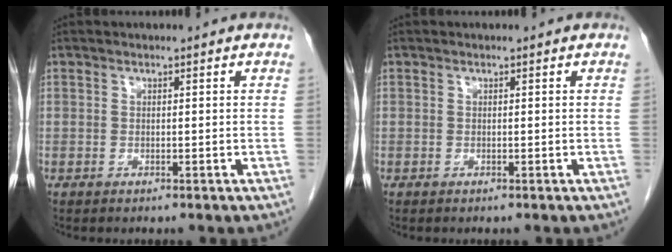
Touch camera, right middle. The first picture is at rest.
{"total": 0.0}